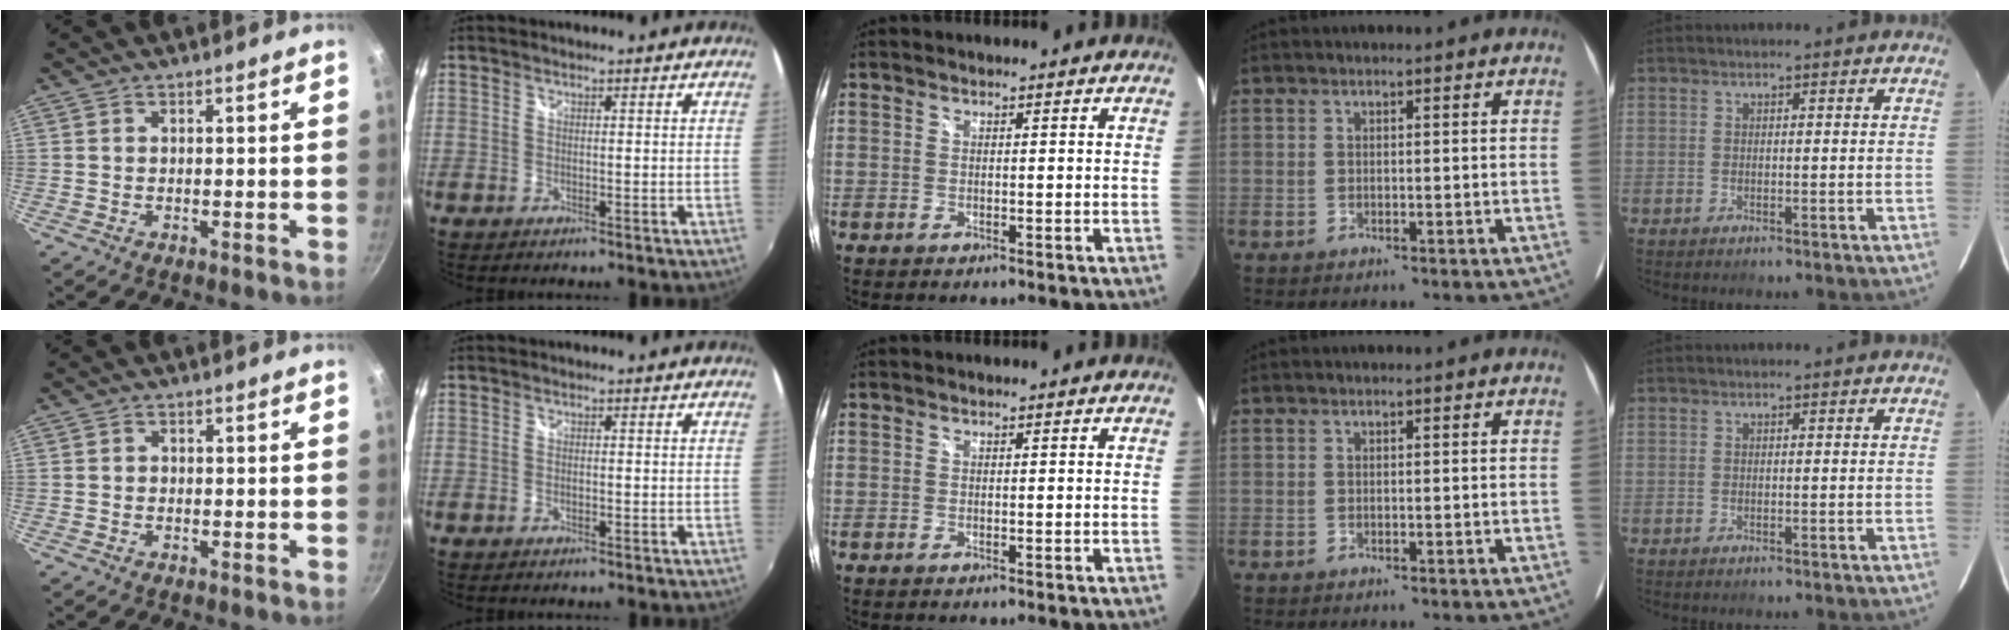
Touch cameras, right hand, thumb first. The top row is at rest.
{"thumb": {"total": 0.7, "force": [-0.1, 0.6, 0.2], "torque": [-0.003, 0.004, -0.001]}, "index": {"total": 0.7, "force": [-0.3, 0.3, 0.5], "torque": [-0.011, 0.000, -0.006]}}